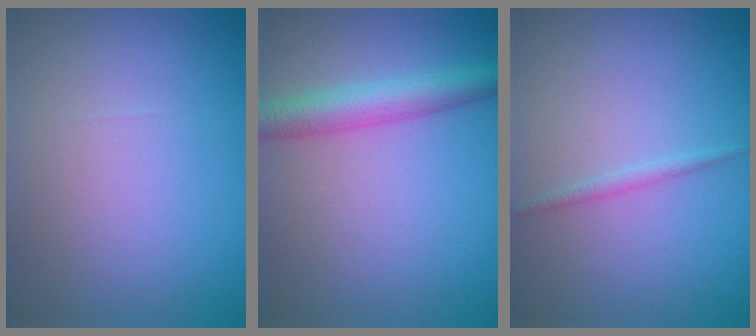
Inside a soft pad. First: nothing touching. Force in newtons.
{"total": 4.0, "press": 4.0, "slide": 0.1}
{"total": 0.8, "press": 0.8, "slide": 0.0}